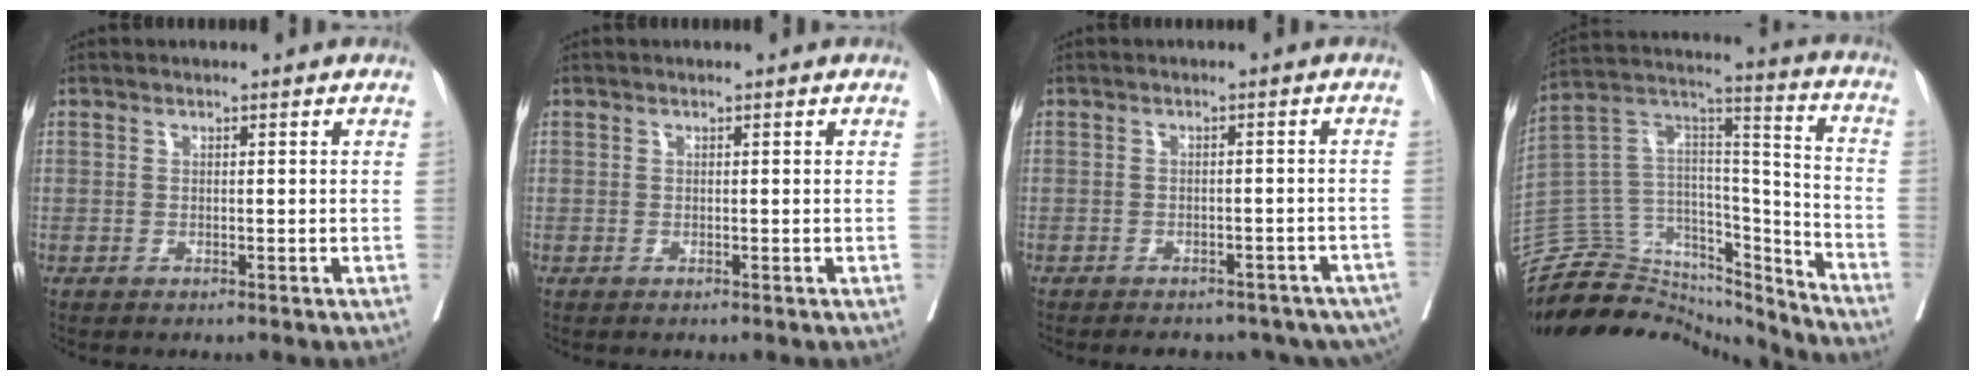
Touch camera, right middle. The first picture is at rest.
{"total": 0.0}
{"total": 16.1, "force": [-12.3, 7.3, 7.5], "torque": [-0.129, -0.005, -0.131]}
{"total": 25.3, "force": [-22.9, 8.5, 6.8], "torque": [-0.163, 0.054, -0.364]}